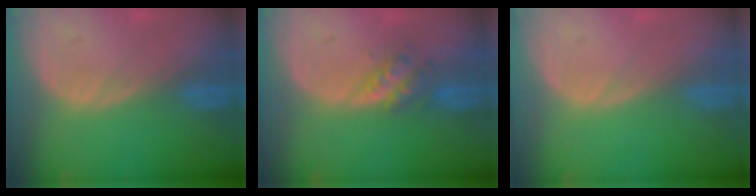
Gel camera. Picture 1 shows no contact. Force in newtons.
{"total": 4.1, "press": 3.6, "slide": 2.1}
{"total": 0.0}